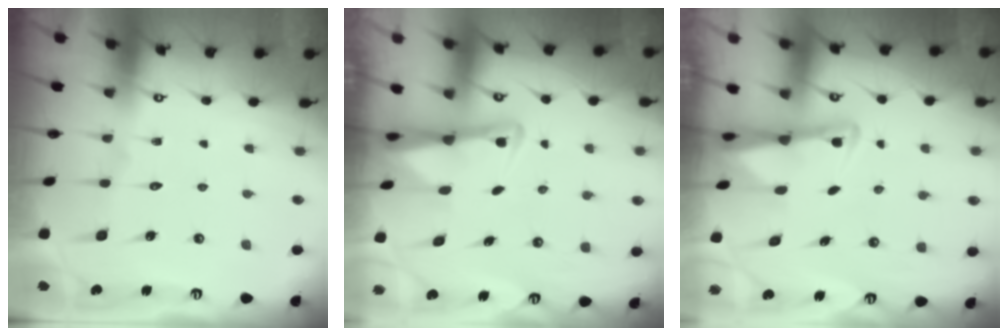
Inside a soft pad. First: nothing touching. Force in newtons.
{"total": 2.7, "press": 2.6, "slide": 0.6}
{"total": 2.5, "press": 2.4, "slide": 0.6}